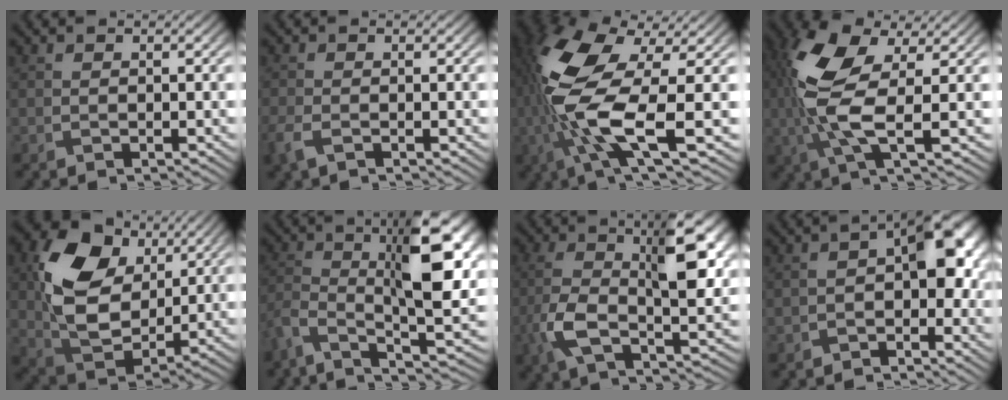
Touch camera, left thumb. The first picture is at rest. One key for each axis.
{"total": 2.3, "fx": -1.3, "fy": 0.9, "fz": 1.6, "tx": -0.048, "ty": -0.010, "tz": -0.033}
{"total": 13.1, "fx": -0.9, "fy": 4.8, "fz": 12.2, "tx": -0.287, "ty": -0.006, "tz": -0.021}
{"total": 10.2, "fx": 1.4, "fy": 4.3, "fz": 9.2, "tx": -0.216, "ty": 0.002, "tz": 0.022}
{"total": 14.1, "fx": 4.2, "fy": 9.6, "fz": 9.5, "tx": -0.205, "ty": 0.004, "tz": 0.080}
{"total": 12.2, "fx": -1.7, "fy": 3.9, "fz": 11.5, "tx": -0.205, "ty": -0.005, "tz": -0.028}
{"total": 11.5, "fx": 0.1, "fy": 5.2, "fz": 10.3, "tx": -0.212, "ty": -0.011, "tz": 0.004}
{"total": 6.6, "fx": -1.1, "fy": 3.5, "fz": 5.5, "tx": -0.082, "ty": 0.003, "tz": -0.023}